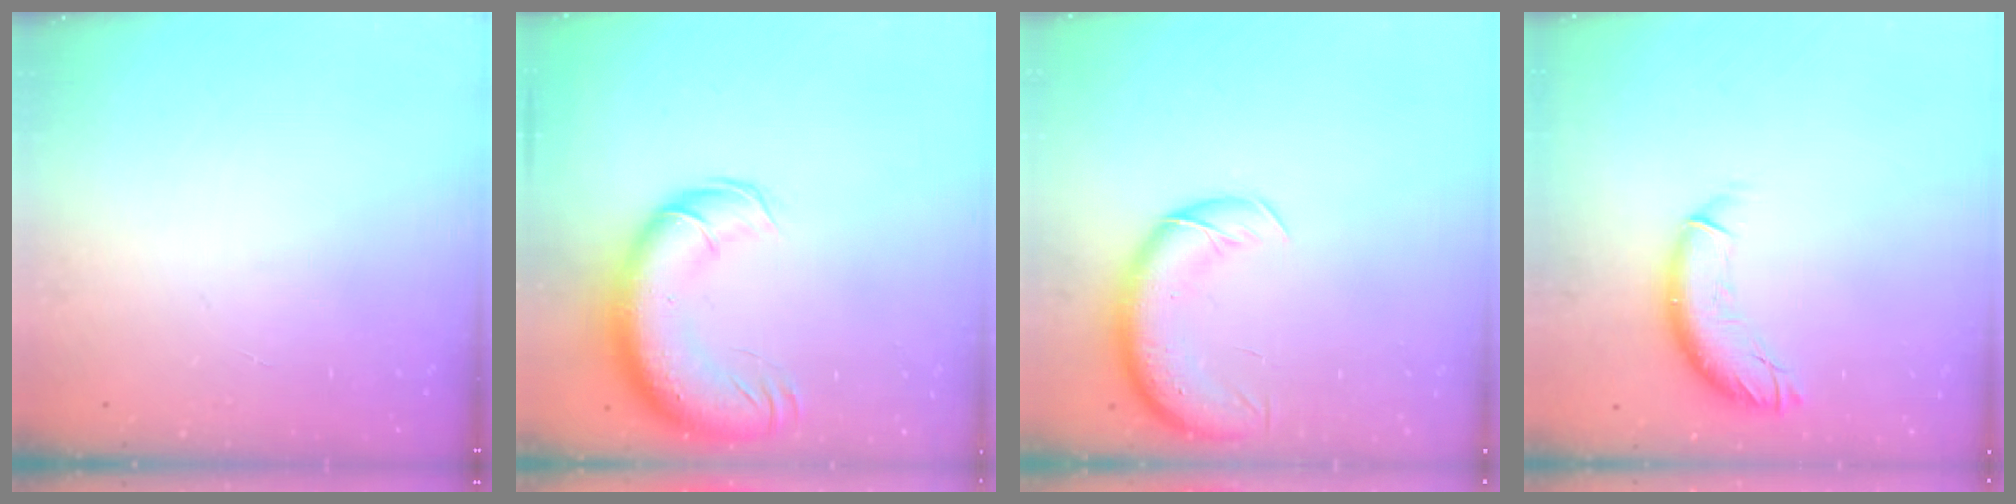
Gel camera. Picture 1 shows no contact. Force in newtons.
{"total": 20.1, "press": 19.5, "slide": 4.6}
{"total": 9.9, "press": 9.6, "slide": 2.6}
{"total": 10.1, "press": 10.0, "slide": 1.3}